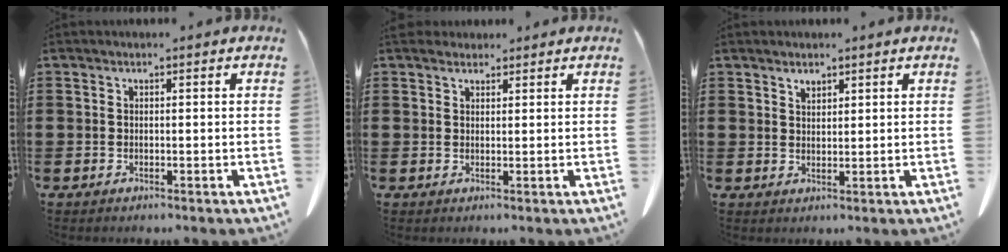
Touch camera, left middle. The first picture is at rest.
{"total": 2.3, "force": [1.9, 1.1, 0.6], "torque": [-0.010, 0.003, 0.034]}
{"total": 1.5, "force": [1.4, 0.6, 0.4], "torque": [-0.011, 0.001, 0.026]}